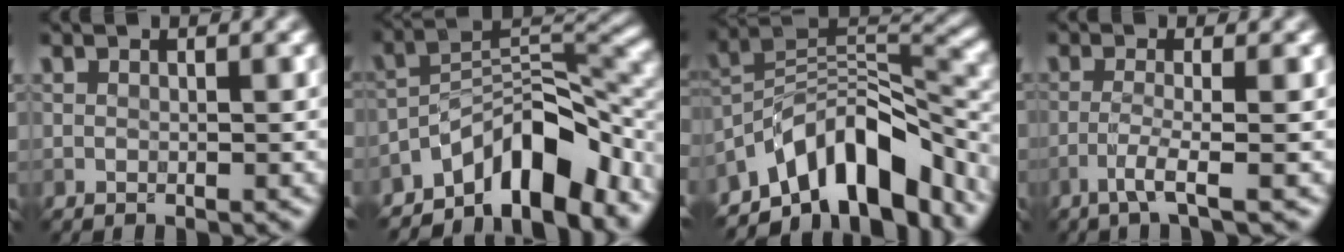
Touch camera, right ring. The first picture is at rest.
{"total": 9.8, "force": [-6.8, 3.5, 6.1], "torque": [-0.072, 0.013, -0.131]}
{"total": 11.3, "force": [-7.3, 5.0, 6.9], "torque": [-0.102, 0.013, -0.140]}
{"total": 2.6, "force": [-1.4, 0.1, 2.2], "torque": [-0.041, 0.001, -0.043]}